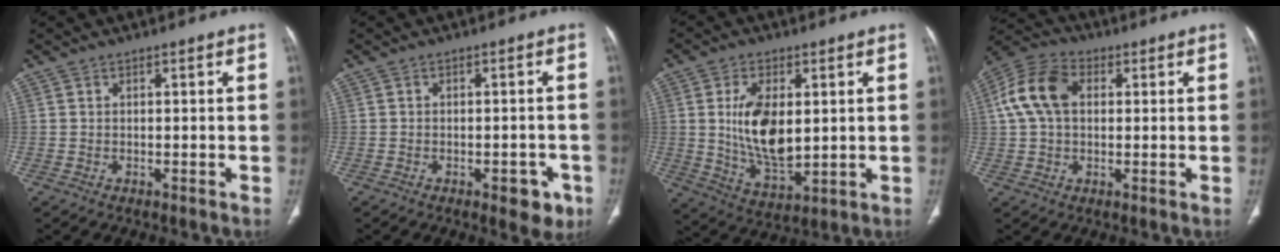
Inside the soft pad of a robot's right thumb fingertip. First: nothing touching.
{"total": 5.1, "force": [-2.5, 2.5, 3.7], "torque": [-0.023, 0.007, -0.027]}
{"total": 12.8, "force": [1.7, 6.8, 10.7], "torque": [-0.184, -0.019, 0.042]}
{"total": 11.1, "force": [2.1, 7.5, 7.9], "torque": [-0.159, 0.027, 0.032]}